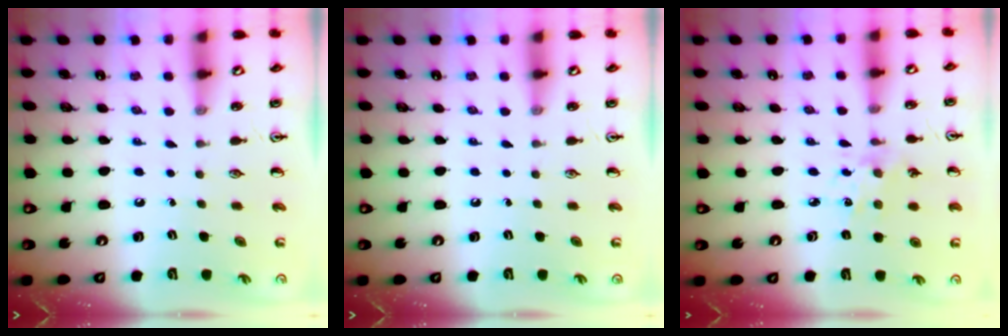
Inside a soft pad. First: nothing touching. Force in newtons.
{"total": 0.0}
{"total": 2.8, "press": 2.7, "slide": 0.7}